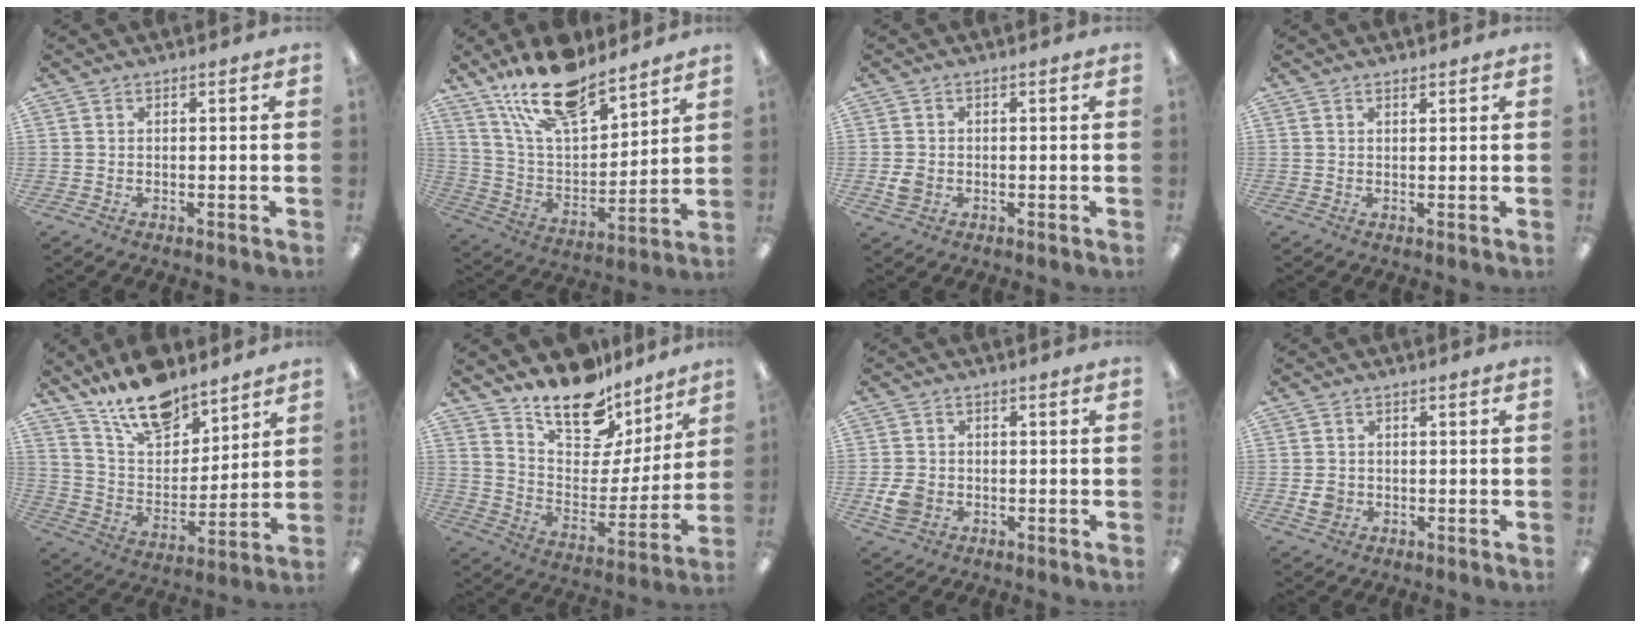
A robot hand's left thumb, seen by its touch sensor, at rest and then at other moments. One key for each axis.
{"total": 19.7, "fx": 15.2, "fy": 7.4, "fz": 10.0, "tx": -0.190, "ty": -0.084, "tz": 0.268}
{"total": 2.8, "fx": -0.5, "fy": 2.3, "fz": 1.5, "tx": -0.016, "ty": 0.002, "tz": -0.010}
{"total": 1.0, "fx": 0.9, "fy": 0.4, "fz": 0.2, "tx": 0.002, "ty": -0.005, "tz": 0.015}
{"total": 16.4, "fx": 13.1, "fy": 7.2, "fz": 6.9, "tx": -0.123, "ty": -0.079, "tz": 0.236}
{"total": 18.1, "fx": 14.5, "fy": 8.4, "fz": 6.8, "tx": -0.120, "ty": -0.109, "tz": 0.260}
{"total": 4.8, "fx": -1.3, "fy": 3.9, "fz": 2.5, "tx": -0.045, "ty": 0.002, "tz": -0.023}
{"total": 3.1, "fx": -0.4, "fy": 2.7, "fz": 1.5, "tx": -0.009, "ty": -0.002, "tz": -0.008}